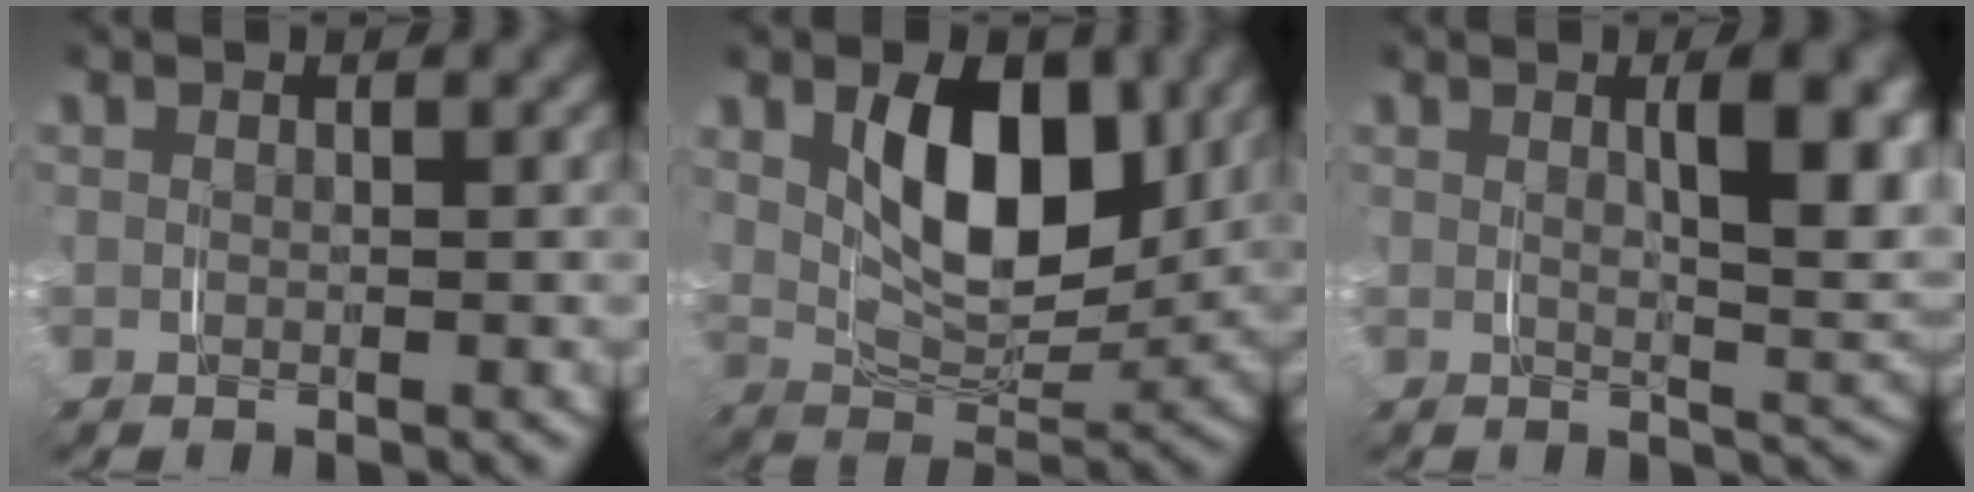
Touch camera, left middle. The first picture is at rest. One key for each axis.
{"total": 8.7, "fx": 2.4, "fy": 5.0, "fz": 6.8, "tx": -0.120, "ty": -0.015, "tz": 0.037}
{"total": 5.5, "fx": 1.5, "fy": 1.3, "fz": 5.1, "tx": -0.070, "ty": -0.005, "tz": 0.025}